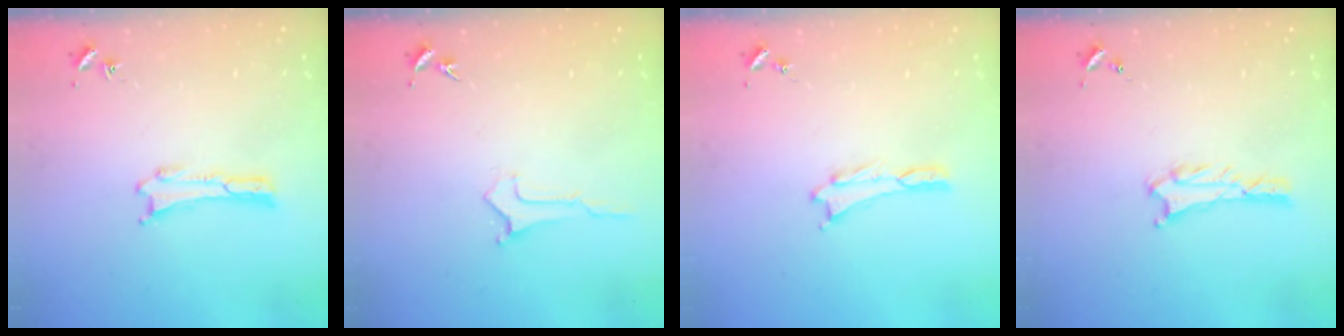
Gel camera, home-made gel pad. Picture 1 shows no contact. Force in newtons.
{"total": 0.0}
{"total": 0.0}
{"total": 0.7, "press": 0.7, "slide": 0.1}